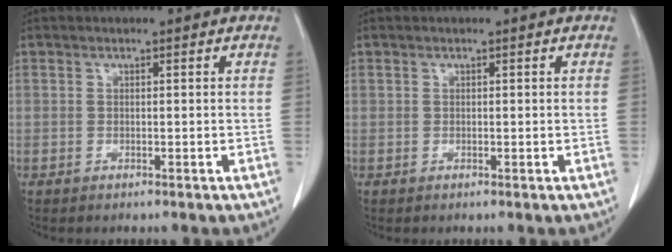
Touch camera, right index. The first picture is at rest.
{"total": 0.0}